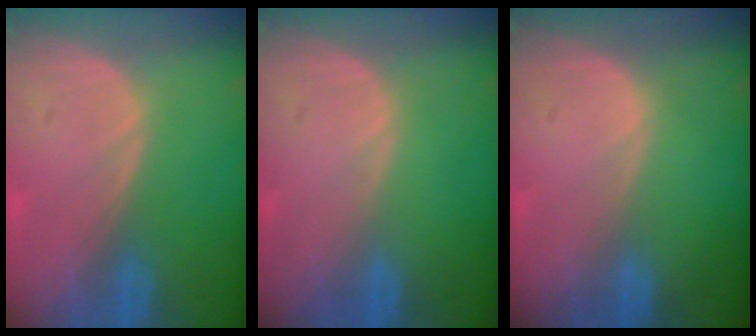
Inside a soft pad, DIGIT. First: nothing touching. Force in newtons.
{"total": 0.0}
{"total": 0.0}